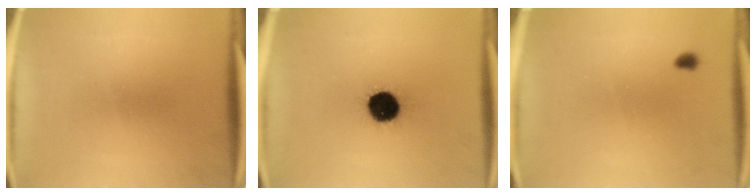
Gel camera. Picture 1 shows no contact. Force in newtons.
{"total": 12.6}
{"total": 0.9}